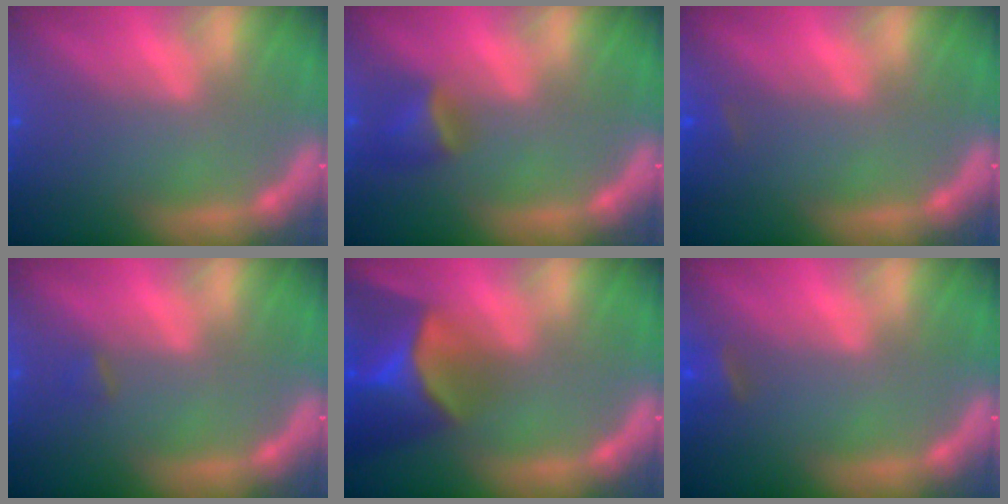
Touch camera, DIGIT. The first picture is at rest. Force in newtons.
{"total": 2.9}
{"total": 0.9}
{"total": 0.9}
{"total": 9.4}
{"total": 1.9}